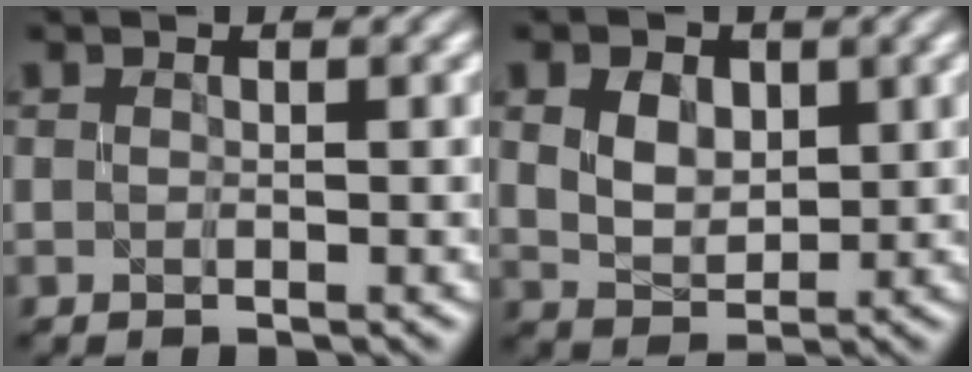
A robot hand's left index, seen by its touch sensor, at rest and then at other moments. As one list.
[{"total": 3.6, "force": [1.1, 2.6, 2.2], "torque": [-0.044, -0.001, 0.015]}]